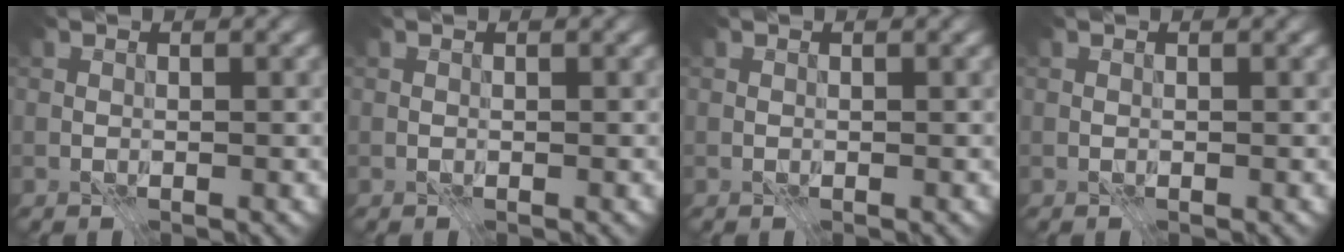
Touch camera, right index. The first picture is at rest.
{"total": 0.0}
{"total": 0.0}
{"total": 0.0}